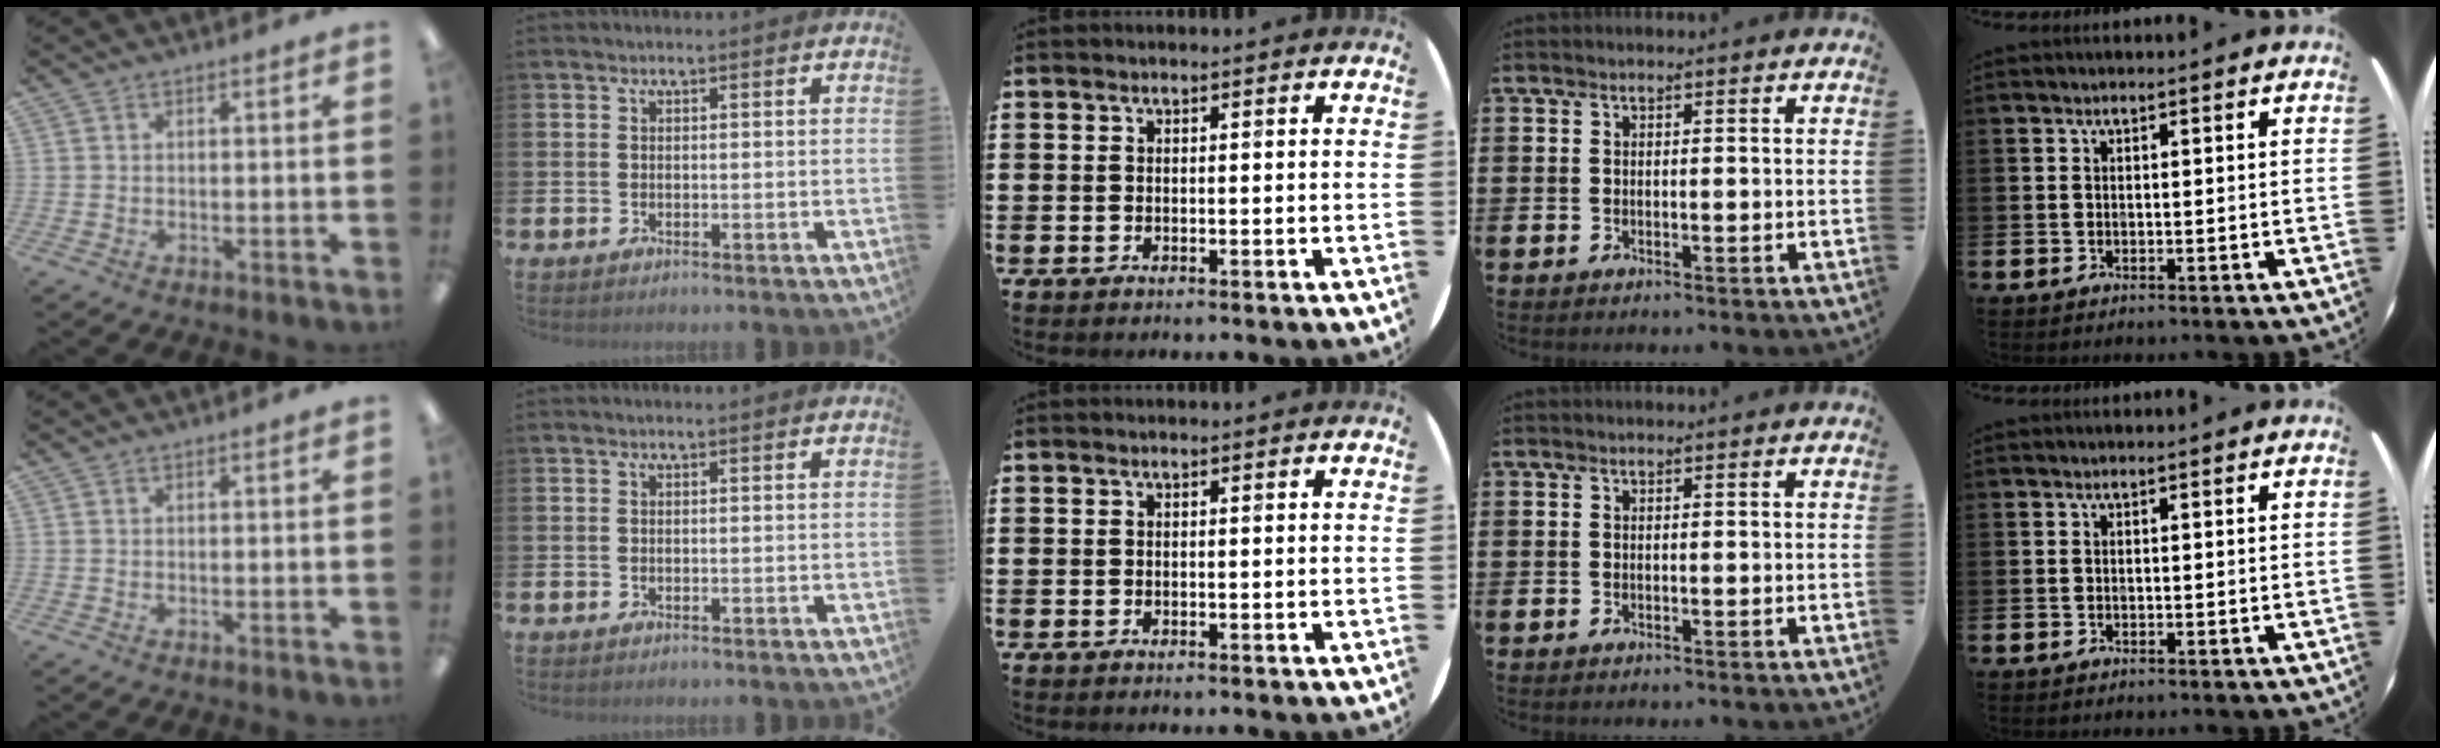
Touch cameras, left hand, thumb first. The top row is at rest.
{}